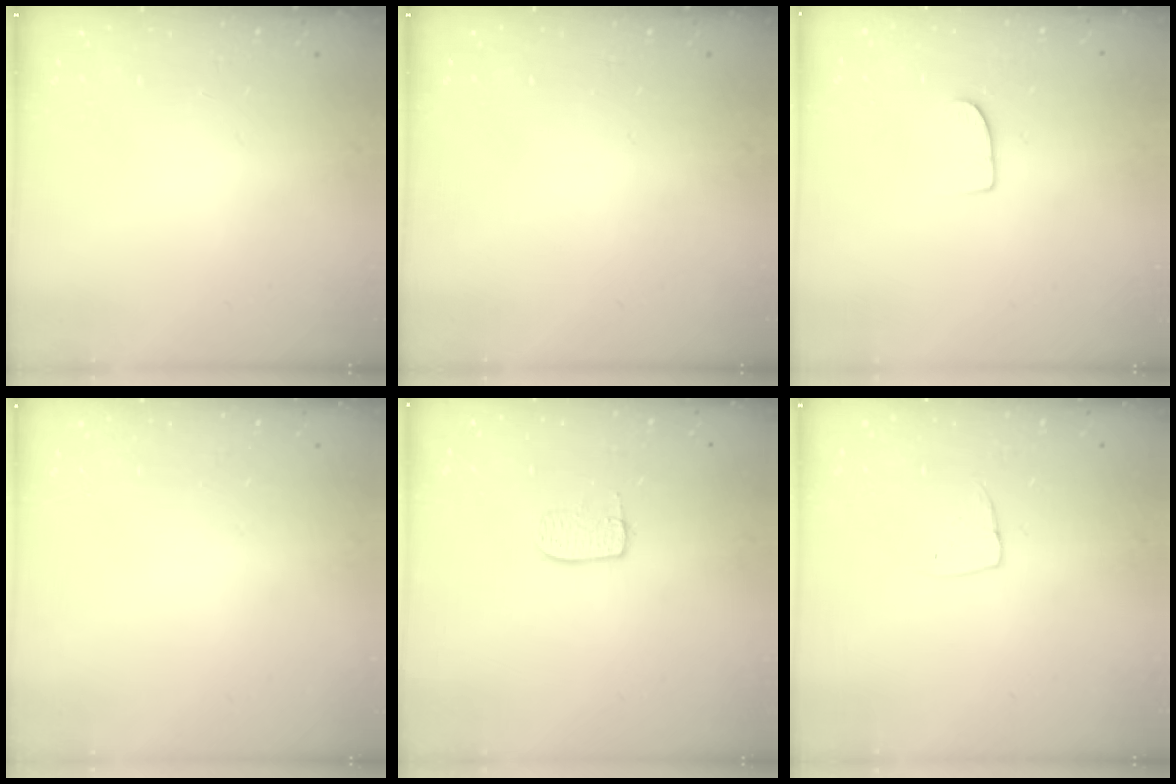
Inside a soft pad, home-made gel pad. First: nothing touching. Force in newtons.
{"total": 0.0}
{"total": 6.5, "press": 6.5, "slide": 0.5}
{"total": 0.0}
{"total": 7.1, "press": 7.0, "slide": 0.4}
{"total": 5.2, "press": 5.2, "slide": 0.4}